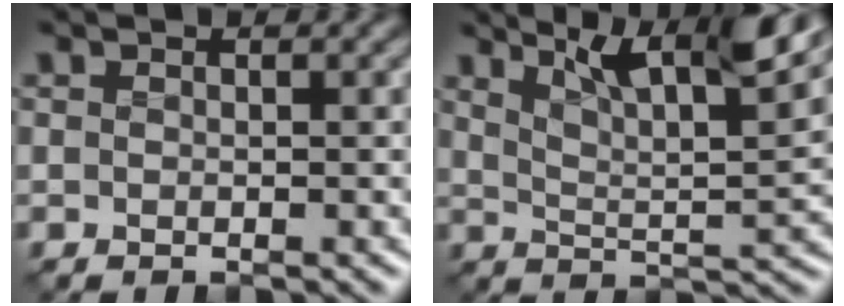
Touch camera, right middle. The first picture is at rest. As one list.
[{"total": 8.9, "force": [6.1, 1.9, 6.2], "torque": [-0.096, 0.010, 0.088]}]